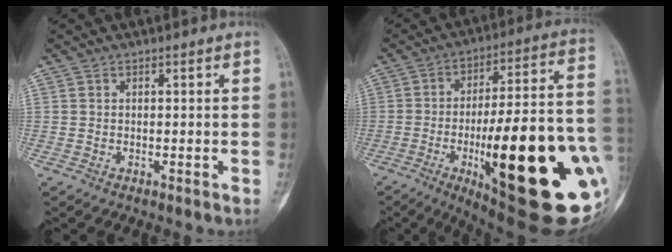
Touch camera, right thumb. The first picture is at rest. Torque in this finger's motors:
{"motor_torque": [2.96, 2.05, 2.56, -0.22, 0.81]}